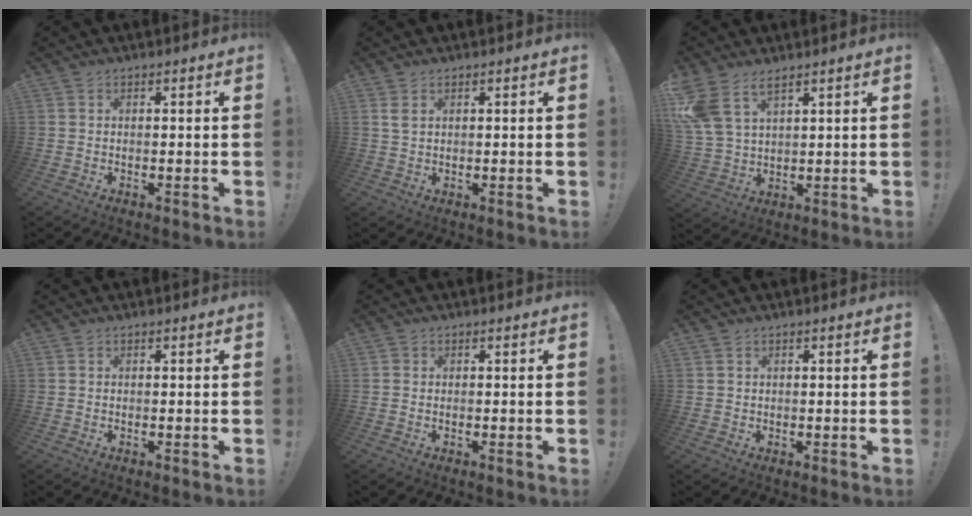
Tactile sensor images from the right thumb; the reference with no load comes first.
{"total": 2.0, "force": [1.0, 1.2, 1.3], "torque": [-0.011, -0.003, 0.016]}
{"total": 8.8, "force": [6.2, 4.5, 4.5], "torque": [-0.095, -0.025, 0.123]}
{"total": 0.0}
{"total": 0.5, "force": [-0.1, 0.5, -0.1], "torque": [-0.001, 0.002, 0.000]}
{"total": 1.1, "force": [0.4, 1.0, 0.0], "torque": [0.007, -0.002, 0.006]}